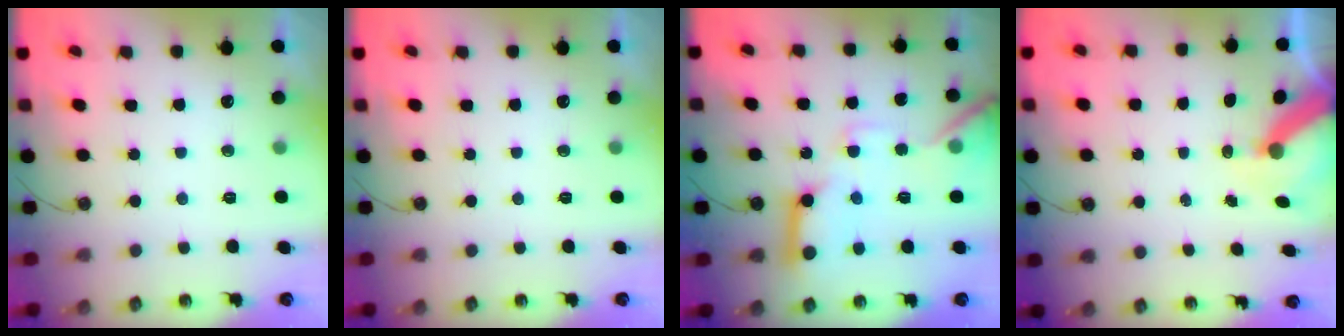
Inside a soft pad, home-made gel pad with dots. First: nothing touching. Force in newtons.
{"total": 0.0}
{"total": 17.2, "press": 17.1, "slide": 2.1}
{"total": 7.3, "press": 7.3, "slide": 1.0}